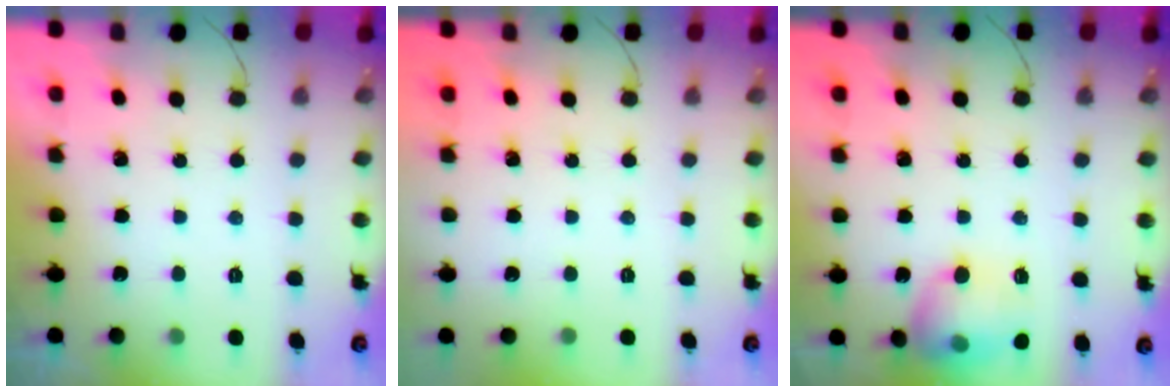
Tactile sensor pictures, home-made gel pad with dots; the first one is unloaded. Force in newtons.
{"total": 0.0}
{"total": 14.3, "press": 14.2, "slide": 1.5}